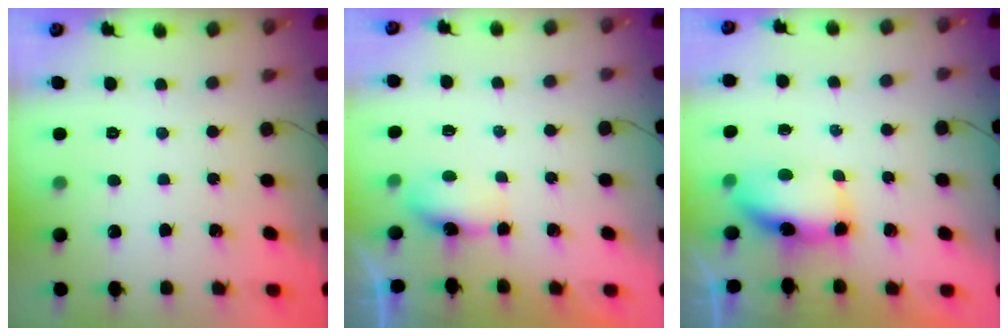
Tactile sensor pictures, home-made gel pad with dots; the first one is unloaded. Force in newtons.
{"total": 3.9, "press": 3.7, "slide": 1.3}
{"total": 7.4, "press": 7.3, "slide": 1.1}